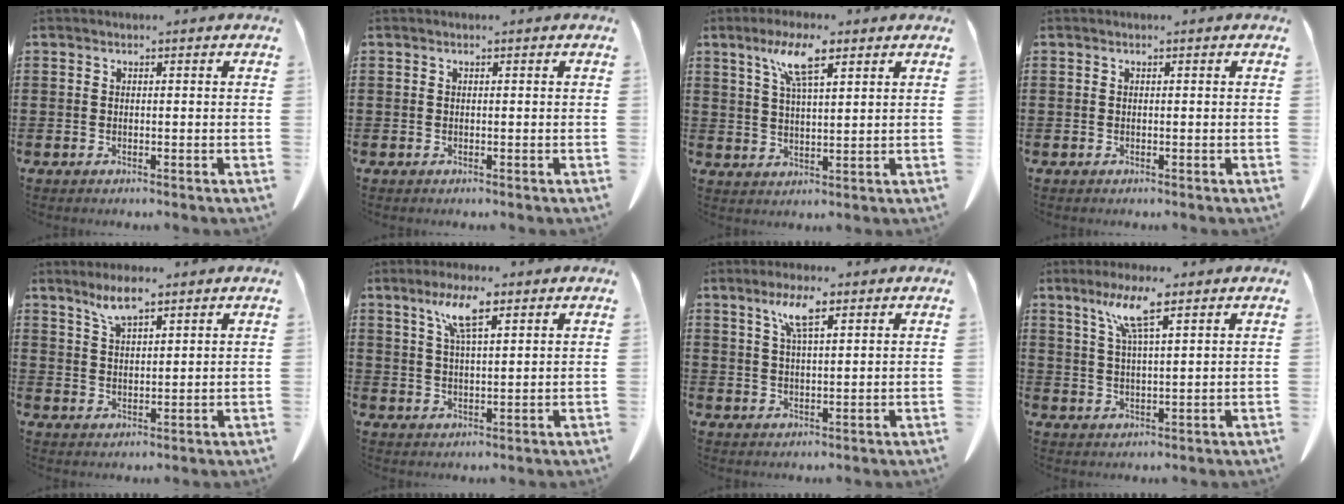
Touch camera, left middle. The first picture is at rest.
{"total": 0.0}
{"total": 7.6, "force": [4.4, 1.7, 5.9], "torque": [-0.120, 0.005, 0.074]}
{"total": 0.0}
{"total": 4.7, "force": [3.4, 0.9, 3.1], "torque": [-0.068, 0.001, 0.061]}
{"total": 7.1, "force": [4.1, 1.7, 5.6], "torque": [-0.112, 0.006, 0.068]}
{"total": 5.8, "force": [3.3, 1.3, 4.6], "torque": [-0.100, 0.009, 0.057]}
{"total": 7.3, "force": [4.4, 0.9, 5.8], "torque": [-0.125, 0.003, 0.075]}